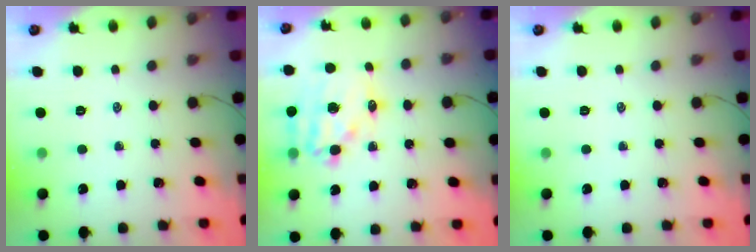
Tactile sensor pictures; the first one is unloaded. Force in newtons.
{"total": 15.2, "press": 14.8, "slide": 3.5}
{"total": 0.0}